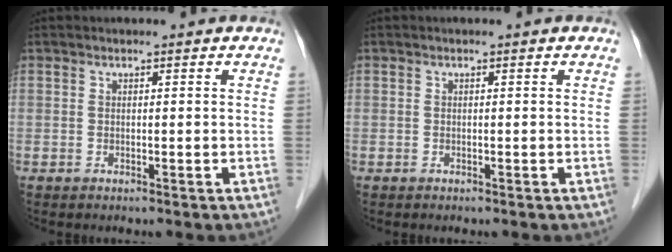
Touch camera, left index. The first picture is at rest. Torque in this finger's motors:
{"motor_torque": [-0.02, 0.00, 0.01, 0.00]}